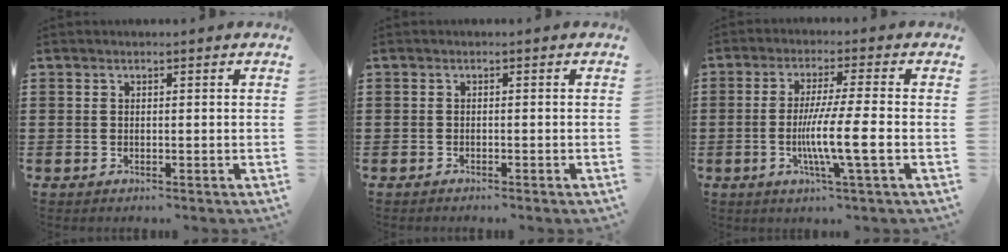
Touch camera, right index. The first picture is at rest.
{"total": 0.7, "force": [-0.7, -0.1, 0.2], "torque": [-0.005, -0.003, -0.014]}
{"total": 8.6, "force": [-2.0, 0.1, 8.3], "torque": [-0.153, -0.015, -0.039]}